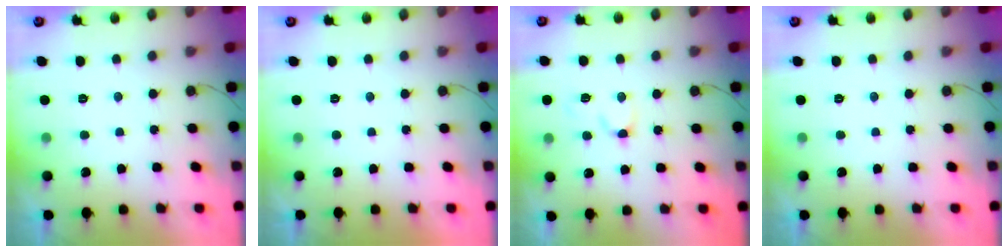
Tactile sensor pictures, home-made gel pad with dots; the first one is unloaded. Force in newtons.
{"total": 1.7, "press": 1.6, "slide": 0.0}
{"total": 3.9, "press": 3.9, "slide": 0.4}
{"total": 0.0}